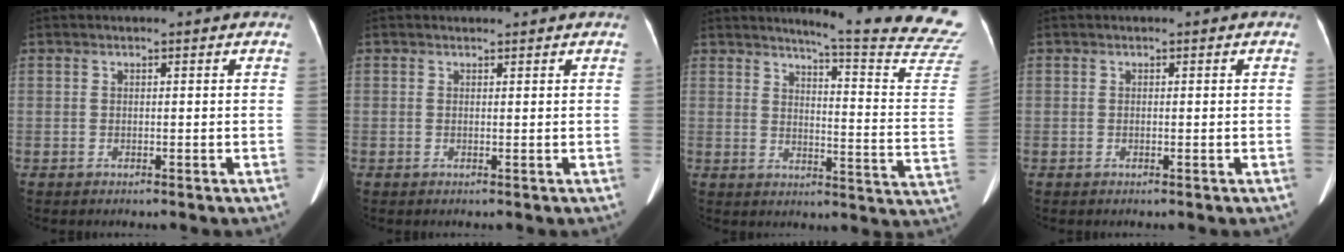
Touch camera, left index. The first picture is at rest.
{"total": 0.8, "force": [0.7, 0.3, 0.0], "torque": [-0.008, 0.011, 0.012]}
{"total": 20.0, "force": [18.9, -1.7, 6.3], "torque": [-0.083, -0.158, 0.203]}
{"total": 0.0}